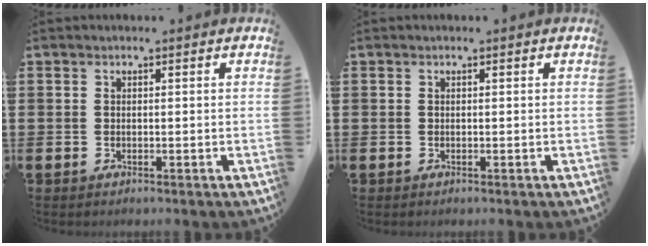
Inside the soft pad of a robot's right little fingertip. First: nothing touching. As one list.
[{"total": 0.0}]